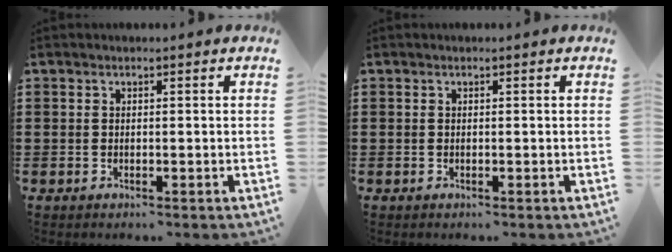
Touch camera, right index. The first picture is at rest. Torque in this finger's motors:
{"motor_torque": [0.27, 0.51, 0.00, 0.00]}